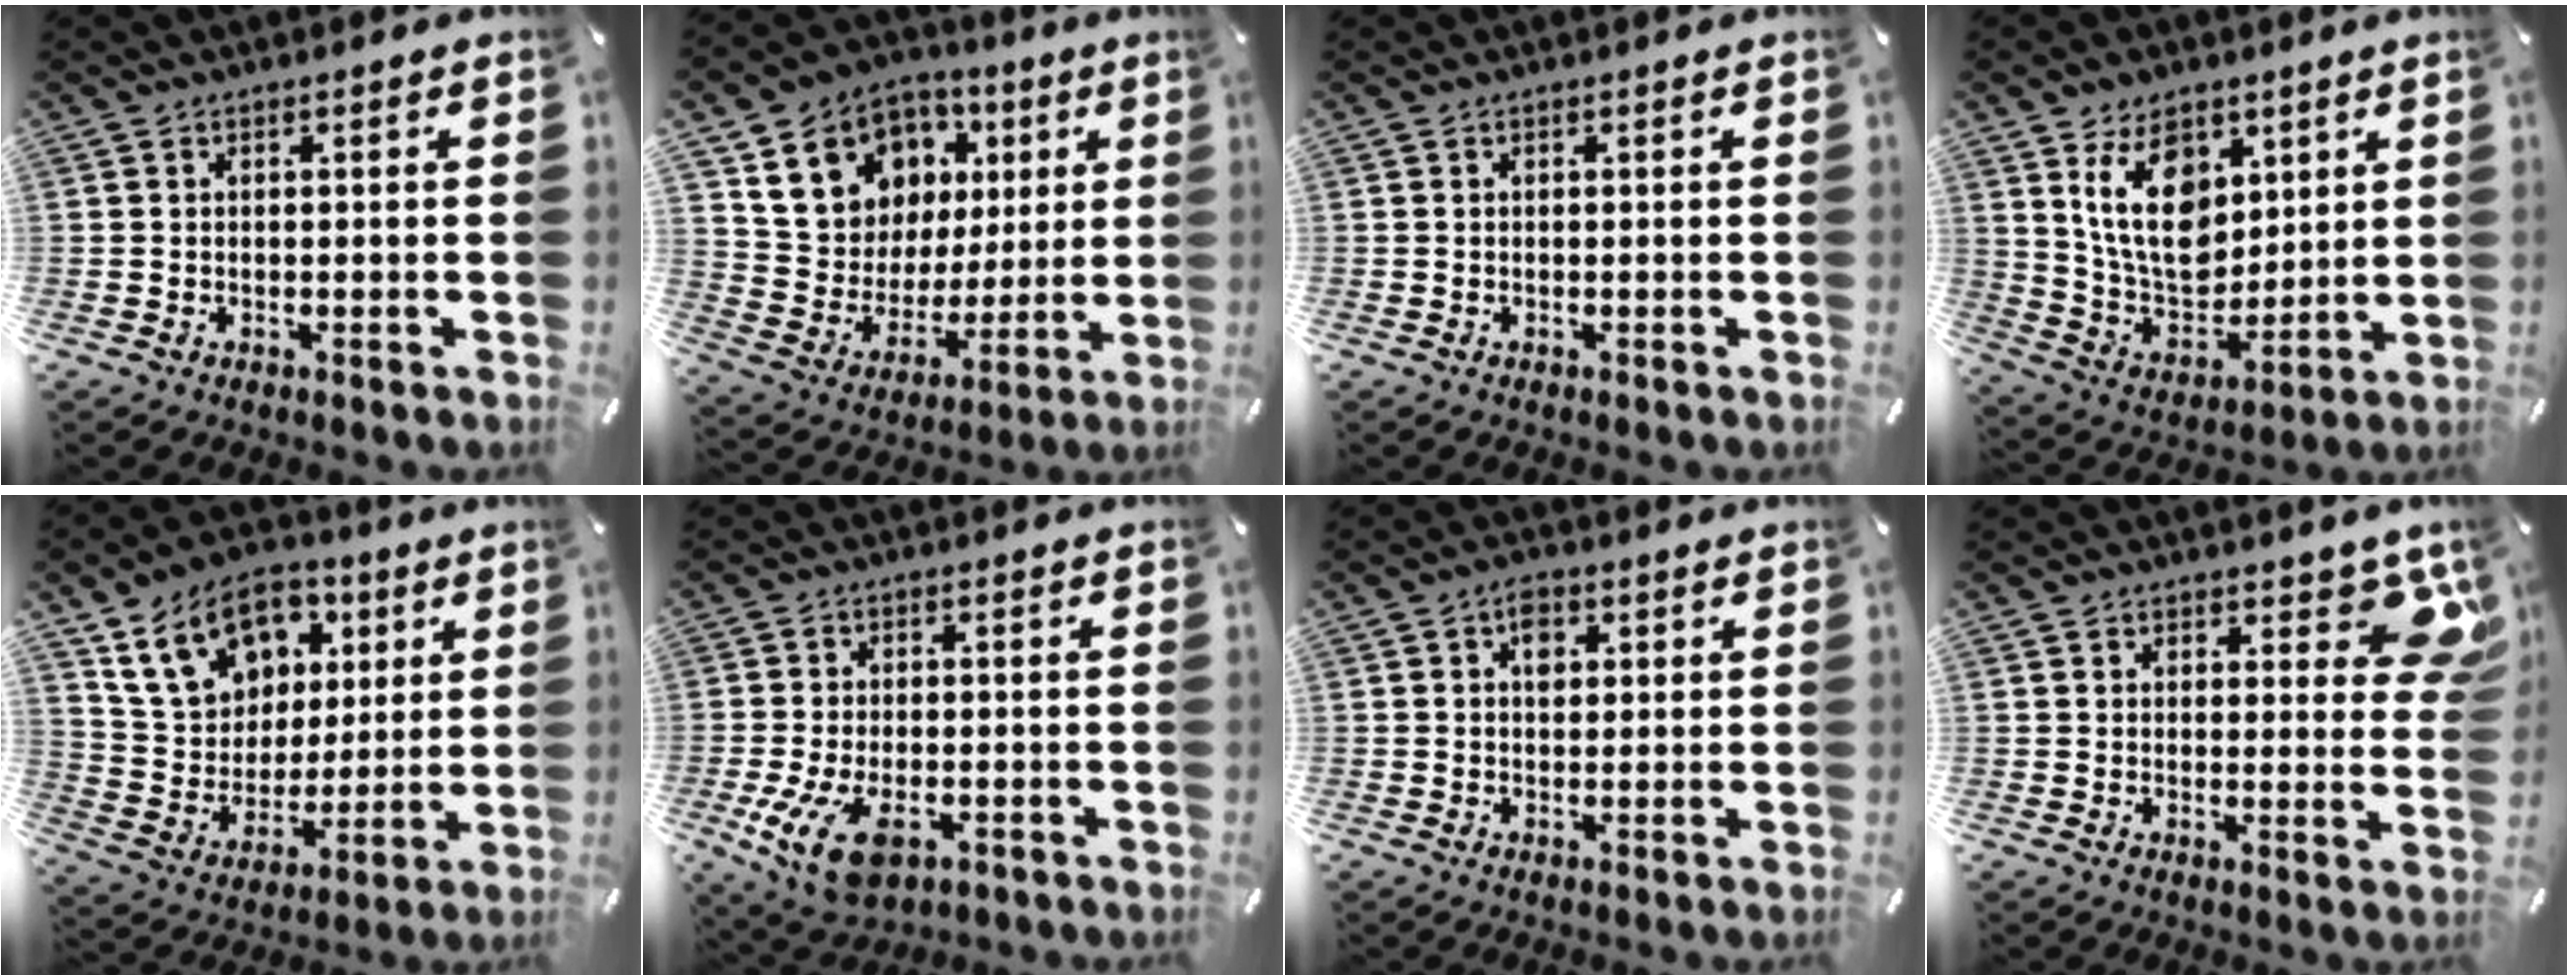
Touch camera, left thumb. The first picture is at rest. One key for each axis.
{"total": 14.9, "fx": 6.4, "fy": 12.8, "fz": 4.1, "tx": -0.077, "ty": -0.034, "tz": 0.133}
{"total": 0.0}
{"total": 15.4, "fx": 6.4, "fy": 10.7, "fz": 9.1, "tx": -0.179, "ty": -0.031, "tz": 0.120}
{"total": 16.8, "fx": 8.0, "fy": 12.8, "fz": 7.5, "tx": -0.137, "ty": -0.021, "tz": 0.156}
{"total": 9.9, "fx": -3.4, "fy": 6.0, "fz": 7.1, "tx": -0.160, "ty": -0.007, "tz": -0.061}
{"total": 3.6, "fx": 1.1, "fy": 2.6, "fz": 2.3, "tx": -0.025, "ty": -0.001, "tz": 0.012}
{"total": 8.8, "fx": 5.7, "fy": 4.4, "fz": 5.1, "tx": -0.039, "ty": -0.043, "tz": 0.098}